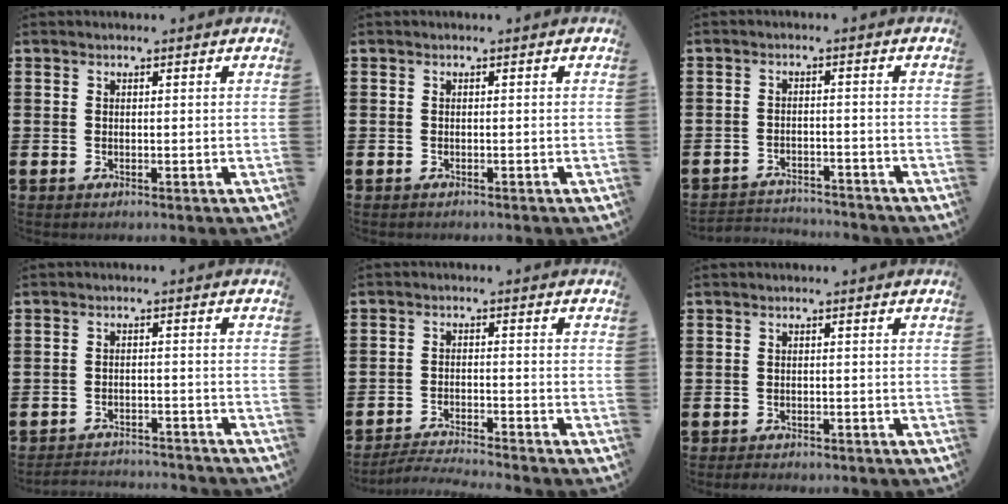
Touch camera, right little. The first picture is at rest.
{"total": 0.0}
{"total": 2.6, "force": [-2.6, 0.2, -0.3], "torque": [-0.004, 0.001, -0.057]}
{"total": 2.6, "force": [-2.6, 0.0, -0.1], "torque": [-0.005, 0.004, -0.056]}
{"total": 2.9, "force": [-2.9, -0.2, 0.5], "torque": [-0.008, 0.001, -0.059]}
{"total": 1.0, "force": [-1.0, 0.2, 0.1], "torque": [-0.006, 0.001, -0.022]}